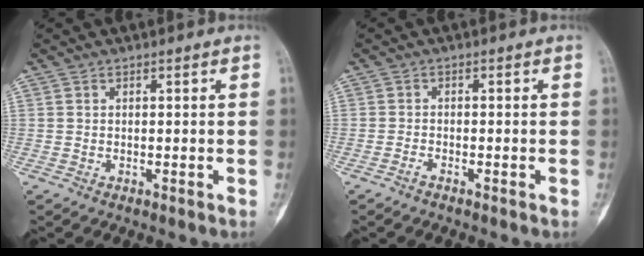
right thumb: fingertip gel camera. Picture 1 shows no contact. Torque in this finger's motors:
{"motor_torque": [-0.58, -0.28, -0.41, 0.25, -0.04]}